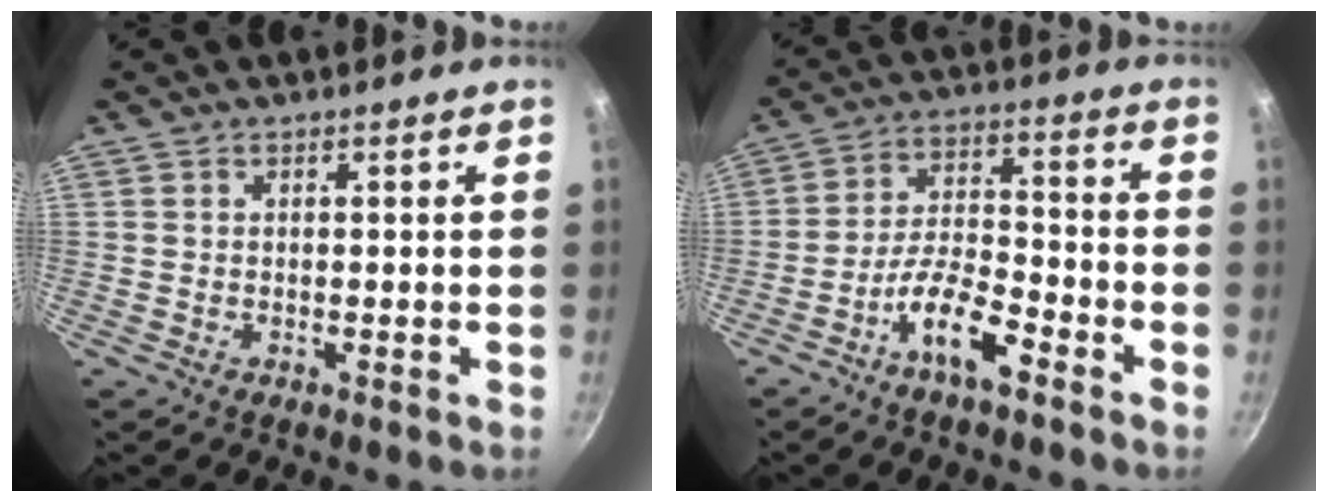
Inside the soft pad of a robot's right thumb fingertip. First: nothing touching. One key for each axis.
{"total": 9.5, "fx": -5.8, "fy": 3.0, "fz": 6.9, "tx": -0.122, "ty": 0.046, "tz": -0.109}